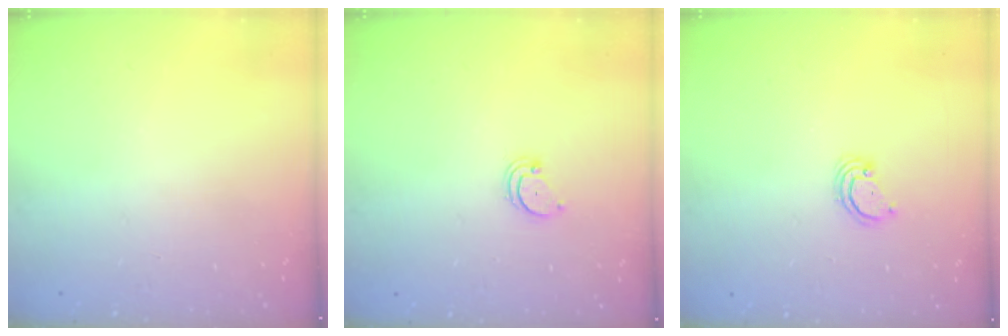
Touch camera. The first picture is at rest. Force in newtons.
{"total": 1.8, "press": 1.8, "slide": 0.2}
{"total": 2.6, "press": 2.6, "slide": 0.2}